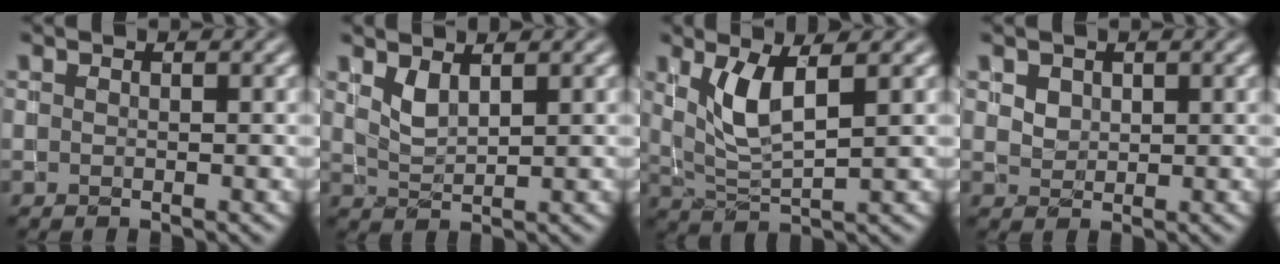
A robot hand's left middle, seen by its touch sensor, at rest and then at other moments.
{"total": 1.5, "force": [0.9, 0.5, 1.1], "torque": [-0.027, -0.009, 0.024]}
{"total": 3.9, "force": [1.3, 1.1, 3.6], "torque": [-0.081, -0.007, 0.031]}
{"total": 1.1, "force": [0.5, 1.0, 0.4], "torque": [-0.012, -0.002, 0.010]}